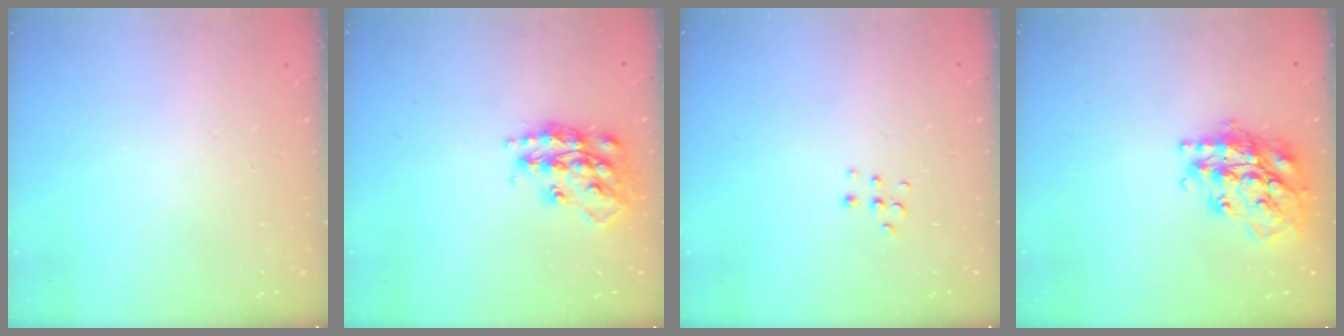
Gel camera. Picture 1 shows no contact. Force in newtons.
{"total": 17.5, "press": 17.4, "slide": 1.1}
{"total": 4.4, "press": 4.4, "slide": 0.3}
{"total": 20.3, "press": 20.3, "slide": 1.6}